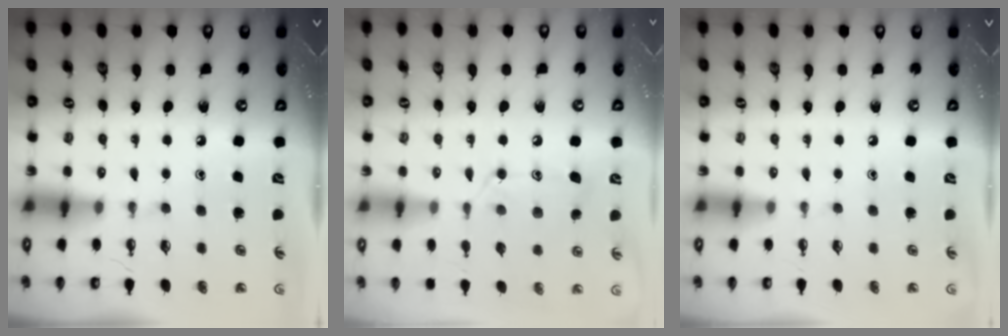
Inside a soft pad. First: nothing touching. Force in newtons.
{"total": 13.5, "press": 13.5, "slide": 0.8}
{"total": 0.0}